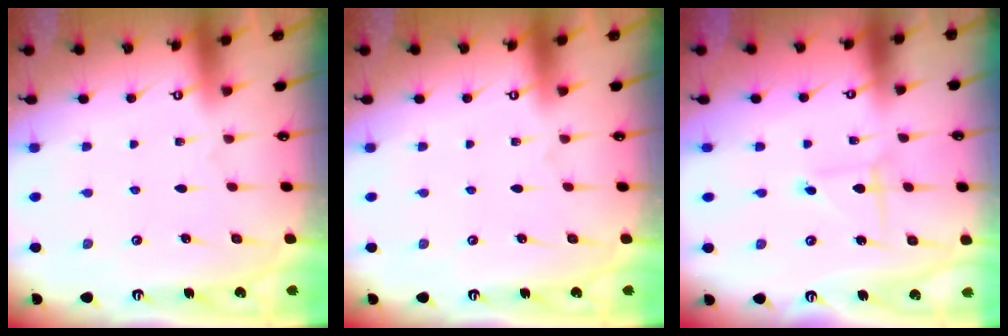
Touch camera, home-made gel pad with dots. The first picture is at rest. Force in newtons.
{"total": 0.0}
{"total": 1.6, "press": 1.6, "slide": 0.1}